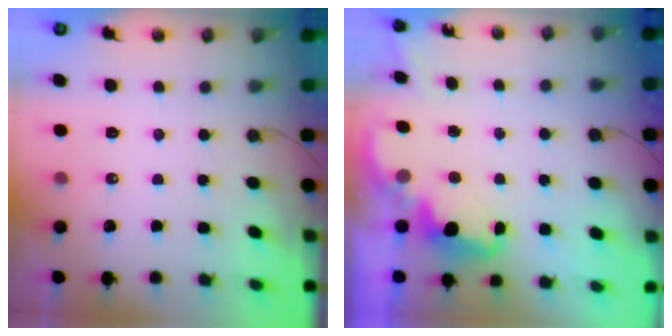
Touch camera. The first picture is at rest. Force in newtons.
{"total": 2.5, "press": 2.4, "slide": 0.5}